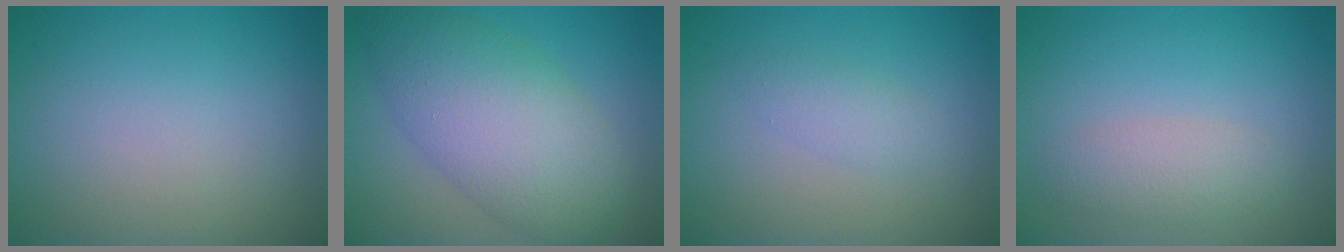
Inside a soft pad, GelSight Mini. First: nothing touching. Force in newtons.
{"total": 8.3, "press": 8.3, "slide": 0.4}
{"total": 1.5, "press": 1.5, "slide": 0.1}
{"total": 2.3, "press": 2.3, "slide": 0.2}